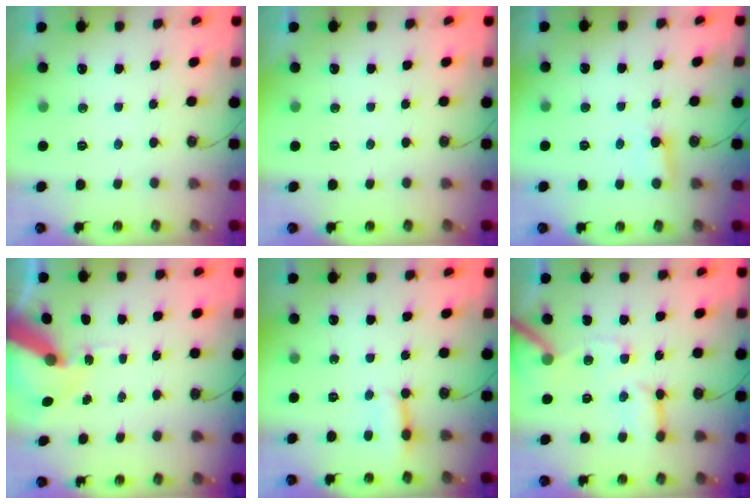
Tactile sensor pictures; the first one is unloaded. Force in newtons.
{"total": 0.0}
{"total": 4.0, "press": 3.9, "slide": 0.9}
{"total": 11.0, "press": 10.9, "slide": 1.6}
{"total": 2.8, "press": 2.8, "slide": 0.3}
{"total": 12.0, "press": 11.9, "slide": 1.6}